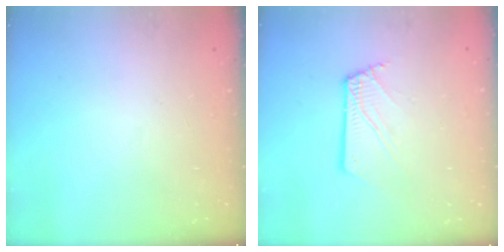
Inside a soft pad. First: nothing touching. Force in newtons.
{"total": 3.3, "press": 3.3, "slide": 0.4}